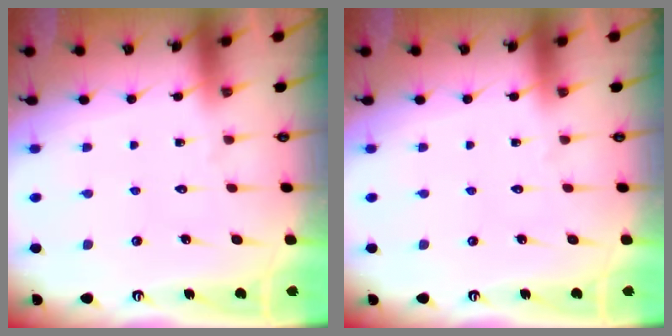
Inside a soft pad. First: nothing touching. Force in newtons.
{"total": 0.0}